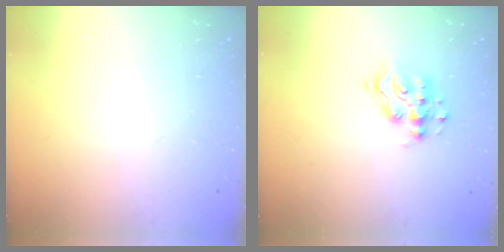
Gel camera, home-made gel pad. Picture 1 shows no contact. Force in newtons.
{"total": 8.8, "press": 8.8, "slide": 0.7}